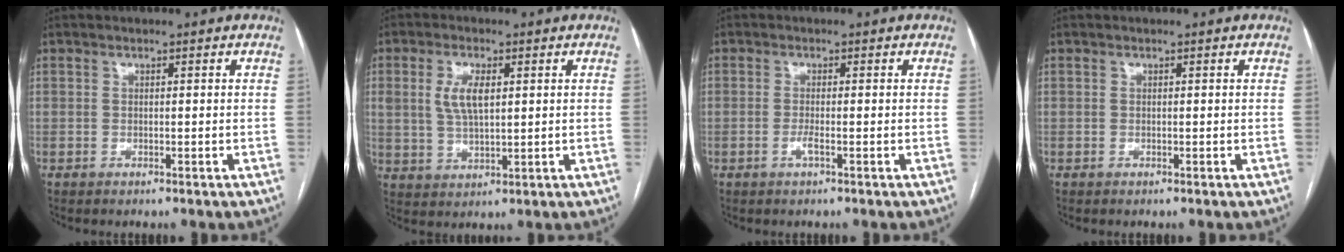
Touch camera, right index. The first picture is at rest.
{"total": 5.8, "force": [1.6, 2.5, 5.0], "torque": [-0.105, 0.004, 0.036]}
{"total": 1.4, "force": [-0.6, 0.0, 1.2], "torque": [-0.025, -0.001, -0.012]}
{"total": 0.0}